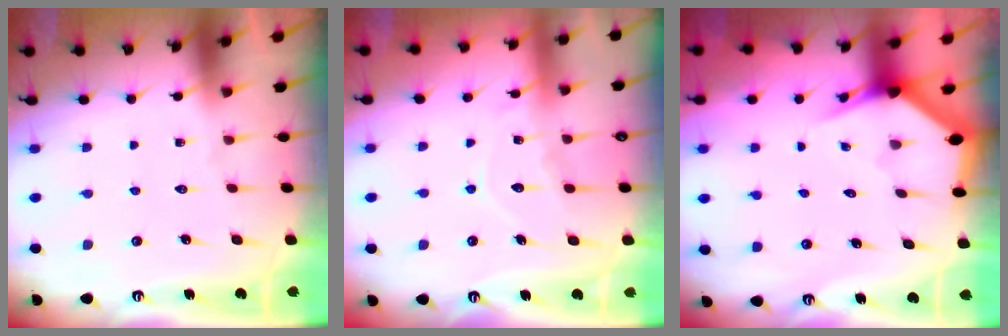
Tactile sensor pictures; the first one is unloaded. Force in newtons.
{"total": 8.8, "press": 8.7, "slide": 0.6}
{"total": 3.0, "press": 3.0, "slide": 0.0}